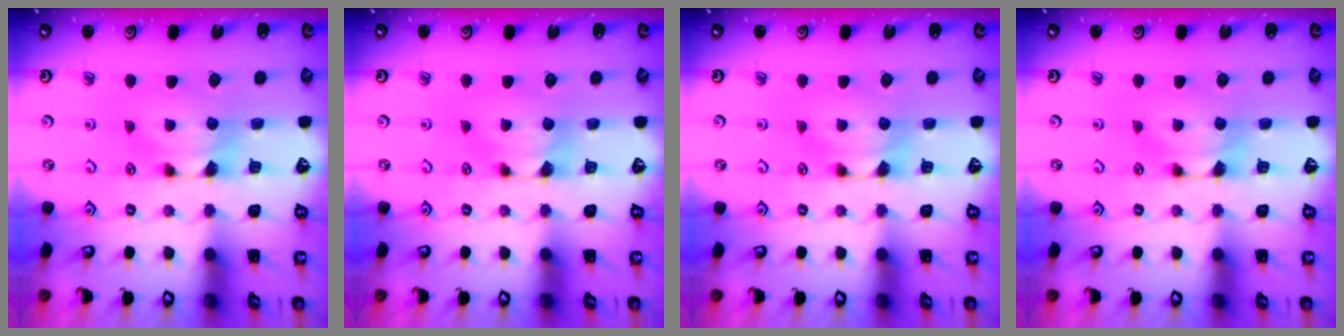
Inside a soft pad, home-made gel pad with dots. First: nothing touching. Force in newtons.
{"total": 0.5, "press": 0.4, "slide": 0.3}
{"total": 0.0}
{"total": 0.0}